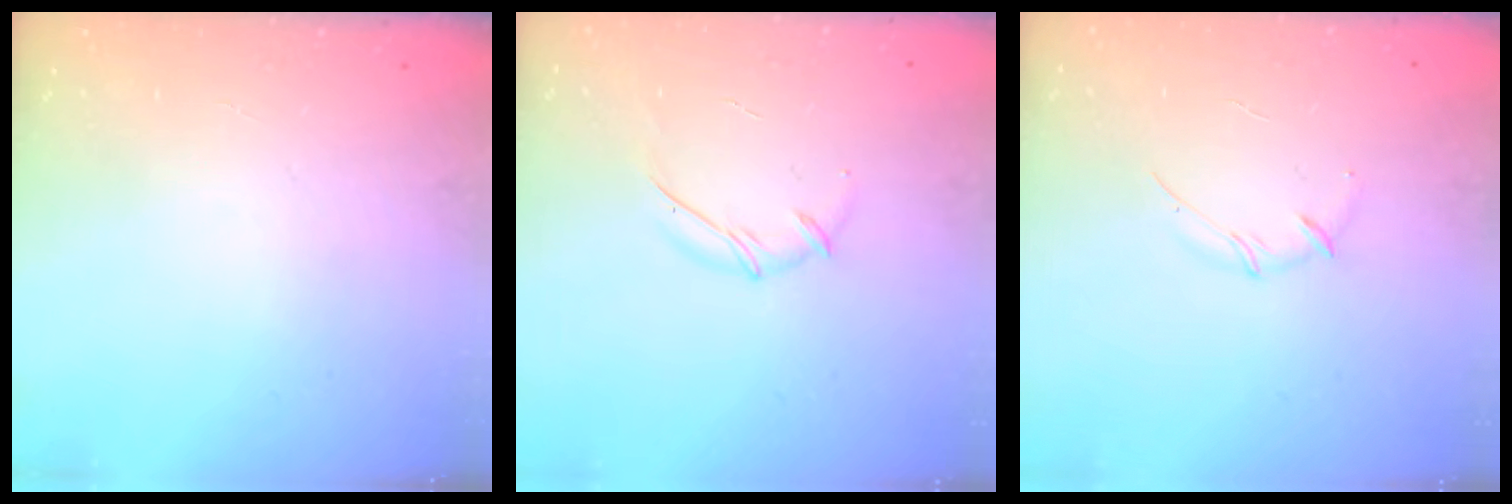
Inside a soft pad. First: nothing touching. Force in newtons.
{"total": 6.1, "press": 6.0, "slide": 1.1}
{"total": 3.0, "press": 2.9, "slide": 0.8}